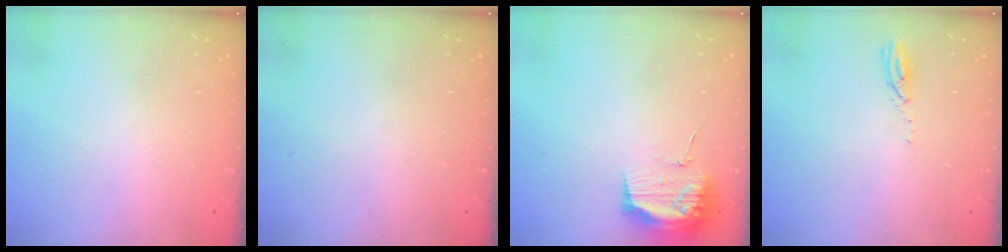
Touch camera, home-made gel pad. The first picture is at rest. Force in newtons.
{"total": 0.0}
{"total": 13.9, "press": 13.9, "slide": 0.1}
{"total": 3.0, "press": 2.9, "slide": 0.3}